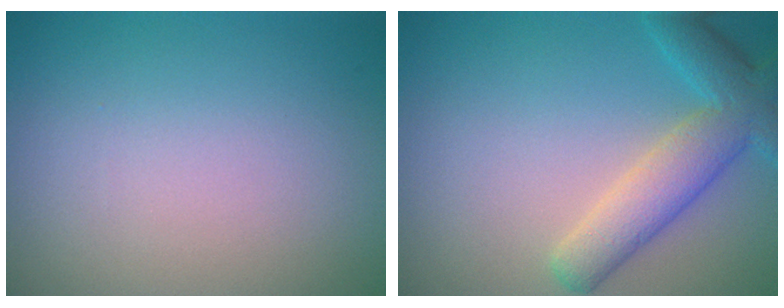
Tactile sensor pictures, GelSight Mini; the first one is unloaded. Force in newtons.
{"total": 5.0, "press": 5.0, "slide": 0.5}